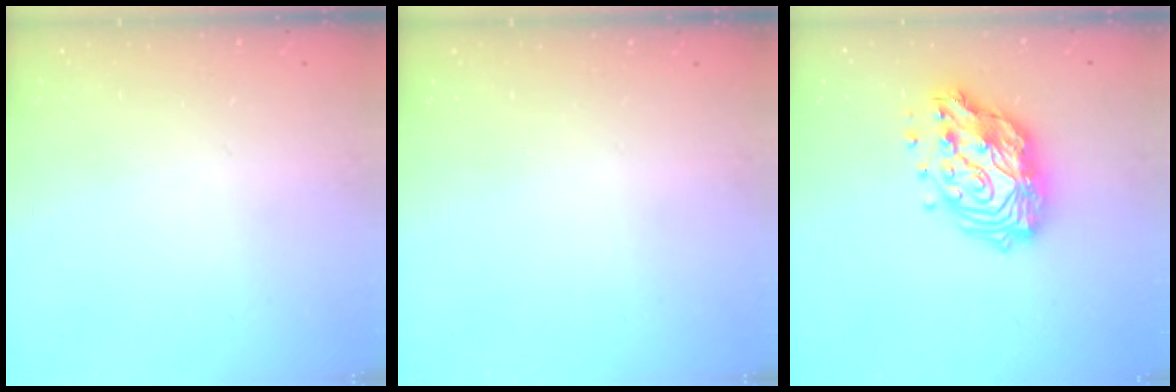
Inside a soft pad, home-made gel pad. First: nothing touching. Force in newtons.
{"total": 0.0}
{"total": 16.8, "press": 16.7, "slide": 1.6}